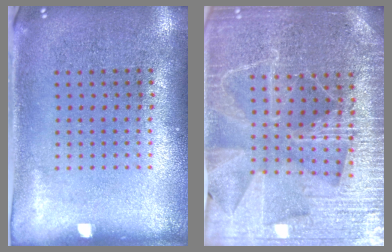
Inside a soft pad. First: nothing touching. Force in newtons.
{"total": 4.4, "press": 4.2, "slide": 1.6}